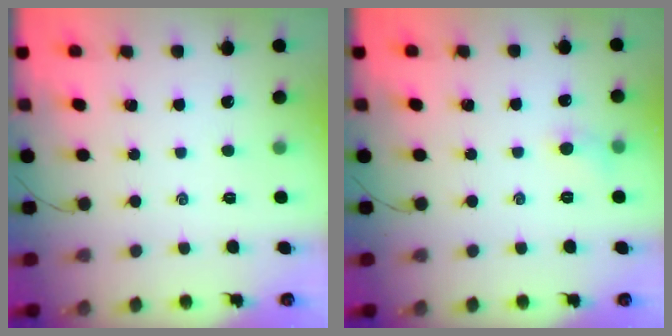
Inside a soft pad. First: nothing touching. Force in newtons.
{"total": 4.9, "press": 4.6, "slide": 1.7}